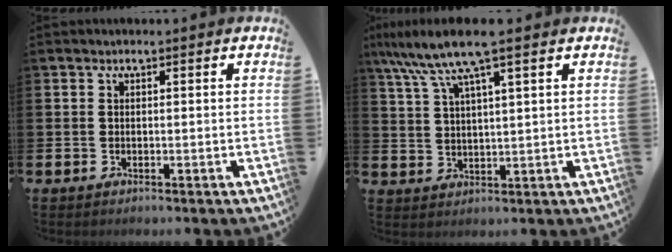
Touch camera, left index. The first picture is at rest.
{"total": 8.2, "force": [6.1, 0.7, 5.4], "torque": [-0.123, -0.013, 0.108]}